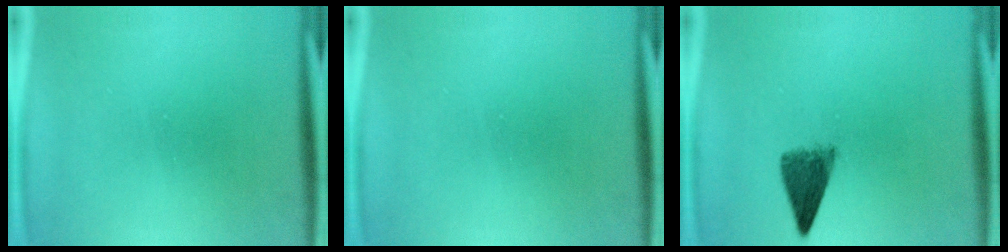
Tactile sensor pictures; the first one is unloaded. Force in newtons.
{"total": 0.0}
{"total": 4.6}